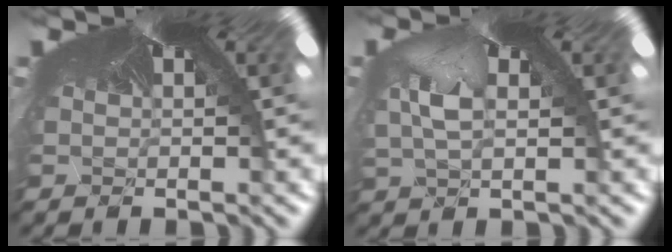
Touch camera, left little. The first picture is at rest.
{"total": 3.0, "force": [-1.8, 1.8, 1.5], "torque": [-0.060, -0.023, 0.013]}